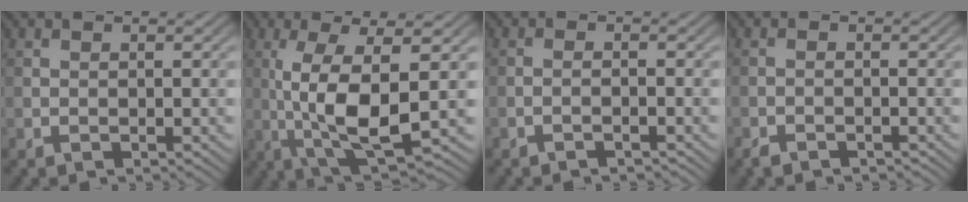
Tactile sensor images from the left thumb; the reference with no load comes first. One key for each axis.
{"total": 10.4, "fx": -0.3, "fy": 2.8, "fz": 10.0, "tx": -0.202, "ty": 0.000, "tz": 0.002}
{"total": 1.2, "fx": -1.0, "fy": 0.1, "fz": 0.6, "tx": -0.011, "ty": 0.003, "tz": -0.023}
{"total": 1.5, "fx": -1.4, "fy": 0.3, "fz": 0.4, "tx": -0.008, "ty": -0.004, "tz": -0.027}